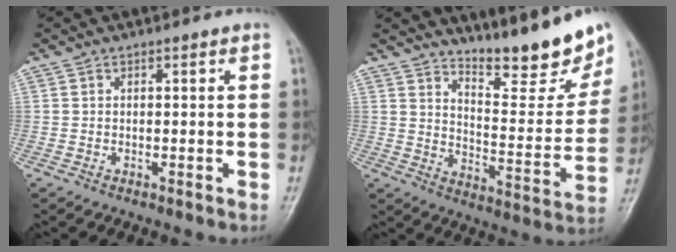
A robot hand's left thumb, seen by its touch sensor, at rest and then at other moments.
{"total": 15.4, "force": [13.0, 3.1, 7.5], "torque": [-0.080, -0.103, 0.194]}